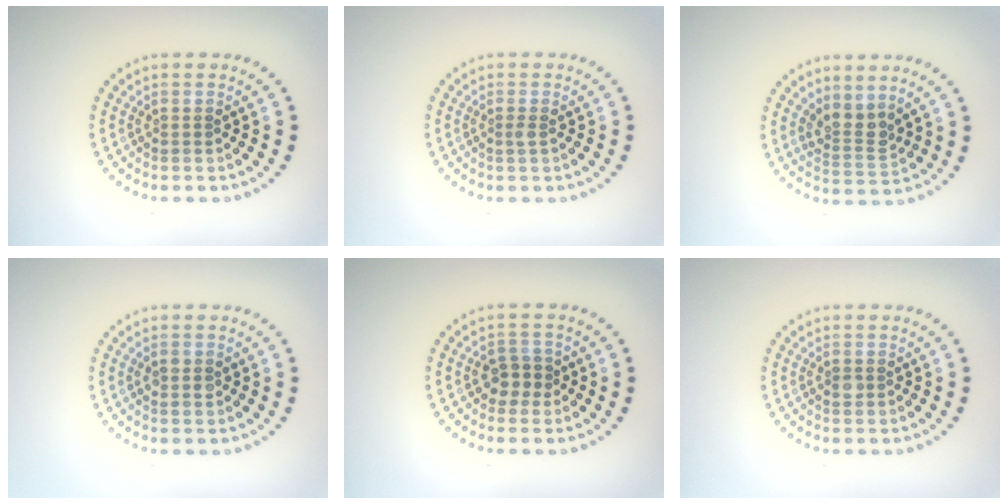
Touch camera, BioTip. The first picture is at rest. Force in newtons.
{"total": 0.5, "press": 0.5, "slide": 0.3}
{"total": 2.5, "press": 1.8, "slide": 1.7}
{"total": 1.0, "press": 1.0, "slide": 0.1}
{"total": 2.1, "press": 1.9, "slide": 0.7}
{"total": 1.0, "press": 0.9, "slide": 0.1}